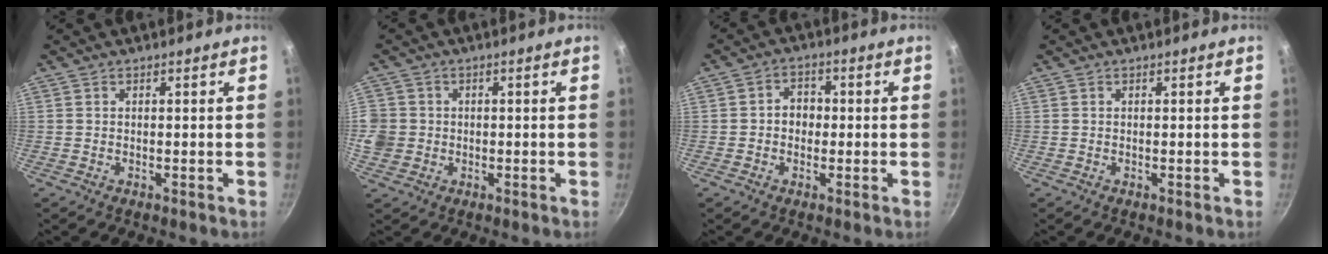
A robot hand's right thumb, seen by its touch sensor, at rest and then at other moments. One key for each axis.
{"total": 7.8, "fx": -0.8, "fy": 7.3, "fz": 2.7, "tx": -0.067, "ty": 0.016, "tz": -0.015}
{"total": 4.1, "fx": -0.4, "fy": 3.5, "fz": 2.2, "tx": -0.006, "ty": 0.010, "tz": -0.012}
{"total": 0.0}